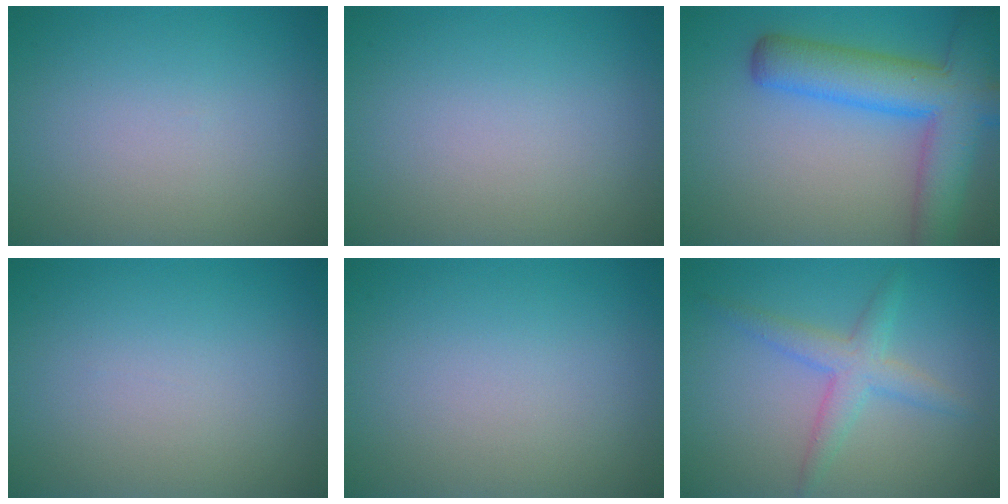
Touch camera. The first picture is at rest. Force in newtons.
{"total": 0.0}
{"total": 8.5, "press": 8.4, "slide": 0.5}
{"total": 0.0}
{"total": 0.0}
{"total": 3.0, "press": 3.0, "slide": 0.2}